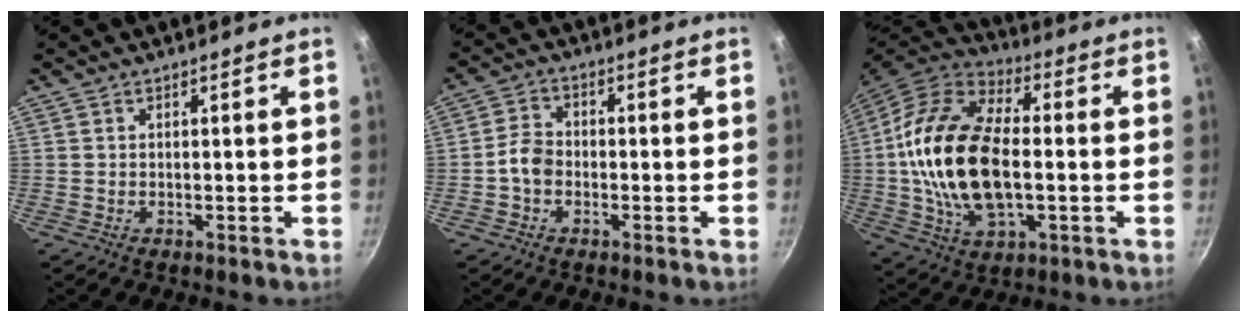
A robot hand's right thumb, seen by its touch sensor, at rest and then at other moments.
{"total": 3.3, "force": [-1.1, 2.4, 1.9], "torque": [-0.031, 0.019, -0.027]}
{"total": 22.7, "force": [-0.6, 12.6, 18.8], "torque": [-0.356, 0.024, -0.016]}